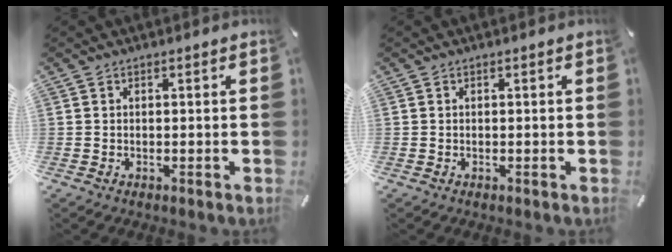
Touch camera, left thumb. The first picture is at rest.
{"total": 0.0}